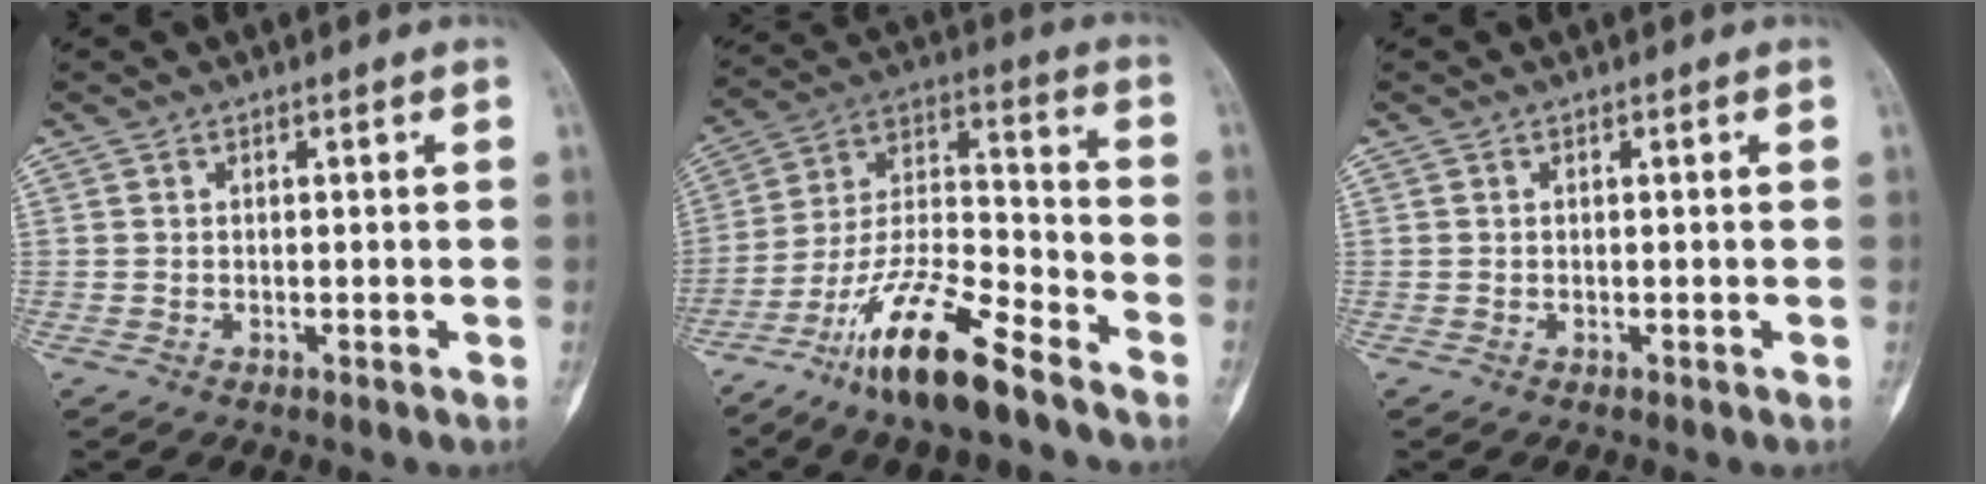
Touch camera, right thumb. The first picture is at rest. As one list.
[{"total": 17.5, "force": [-12.2, 4.0, 12.0], "torque": [-0.218, 0.074, -0.224]}, {"total": 0.0}]